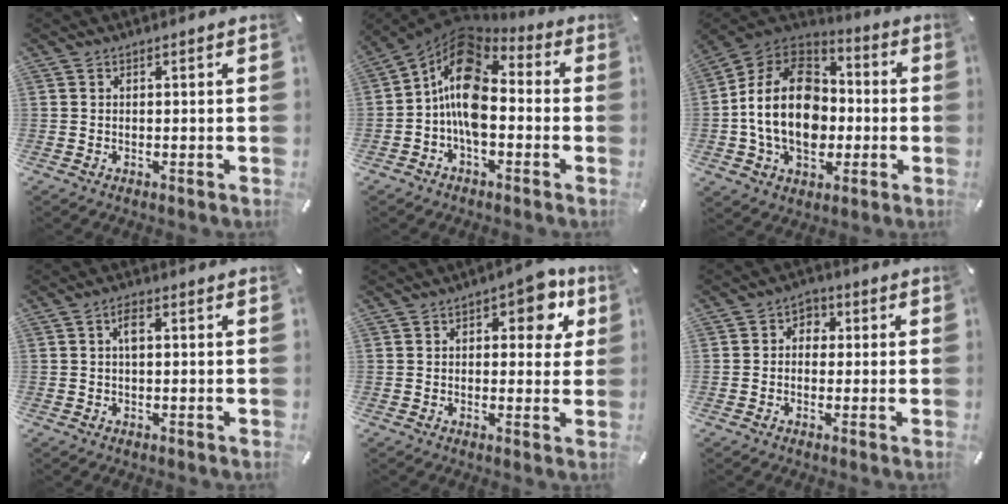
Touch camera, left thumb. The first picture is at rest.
{"total": 13.1, "force": [-1.8, 8.2, 10.1], "torque": [-0.196, 0.008, -0.038]}
{"total": 19.4, "force": [-2.1, 14.8, 12.4], "torque": [-0.254, 0.022, -0.039]}
{"total": 2.8, "force": [0.5, 1.2, 2.5], "torque": [-0.044, 0.005, 0.004]}
{"total": 9.1, "force": [3.6, 4.8, 6.9], "torque": [-0.068, -0.015, 0.050]}
{"total": 3.5, "force": [-0.5, 3.1, 1.5], "torque": [-0.015, 0.007, -0.015]}